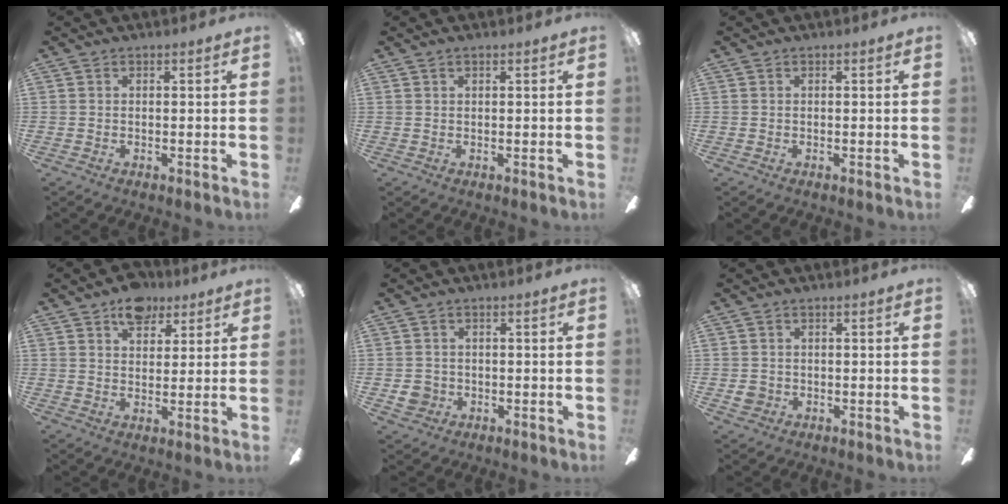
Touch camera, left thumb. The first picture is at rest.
{"total": 0.8, "force": [0.5, 0.3, 0.6], "torque": [-0.011, 0.002, 0.008]}
{"total": 0.0}
{"total": 7.9, "force": [5.3, 4.7, 3.6], "torque": [-0.039, -0.018, 0.089]}
{"total": 3.5, "force": [-0.4, 3.3, 1.0], "torque": [-0.011, 0.005, -0.007]}
{"total": 2.2, "force": [-0.1, 2.0, 0.9], "torque": [-0.016, 0.005, -0.002]}